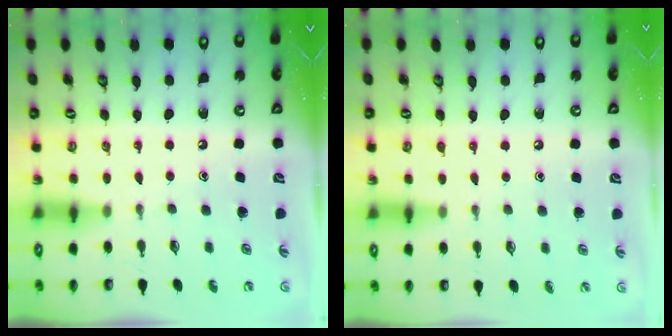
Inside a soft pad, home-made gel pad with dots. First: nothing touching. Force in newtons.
{"total": 3.1, "press": 3.0, "slide": 0.9}